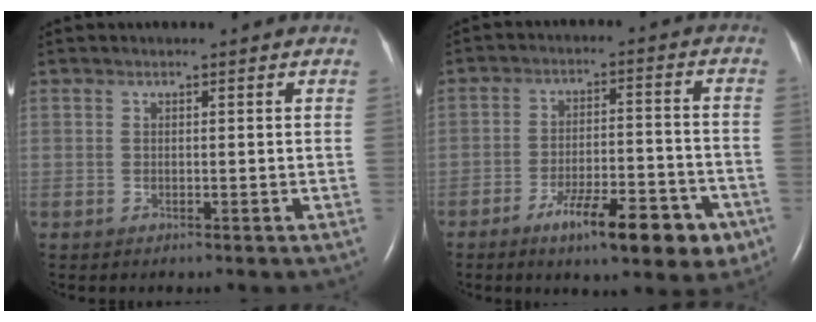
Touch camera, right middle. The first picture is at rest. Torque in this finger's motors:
{"motor_torque": [0.74, -0.71, 0.24, 0.13]}